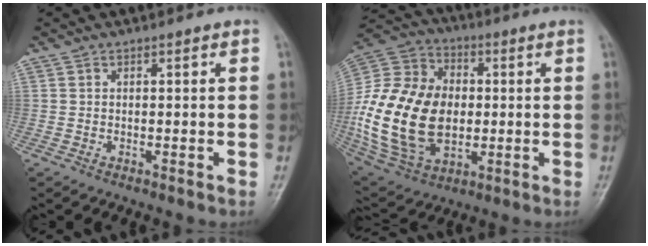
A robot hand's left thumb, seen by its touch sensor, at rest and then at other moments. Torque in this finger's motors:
{"motor_torque": [-0.35, 1.95, 2.11, 0.65, 0.26]}